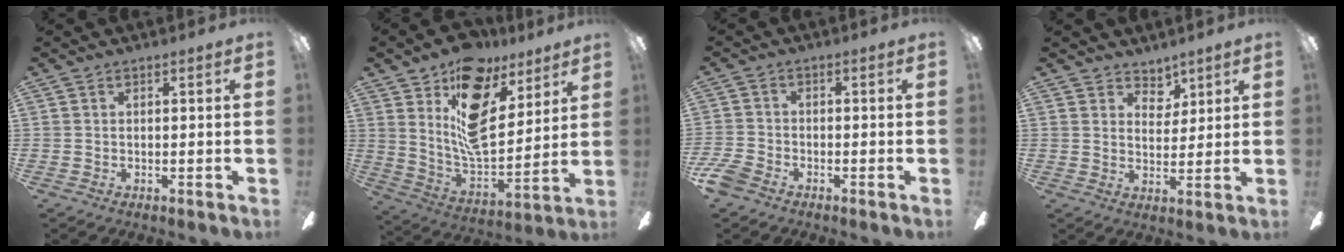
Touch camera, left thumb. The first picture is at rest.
{"total": 18.9, "force": [10.4, 10.4, 12.0], "torque": [-0.200, -0.061, 0.185]}
{"total": 4.7, "force": [-3.2, 2.6, 2.3], "torque": [-0.056, 0.011, -0.064]}
{"total": 5.0, "force": [3.8, 3.1, 0.6], "torque": [-0.012, -0.015, 0.070]}